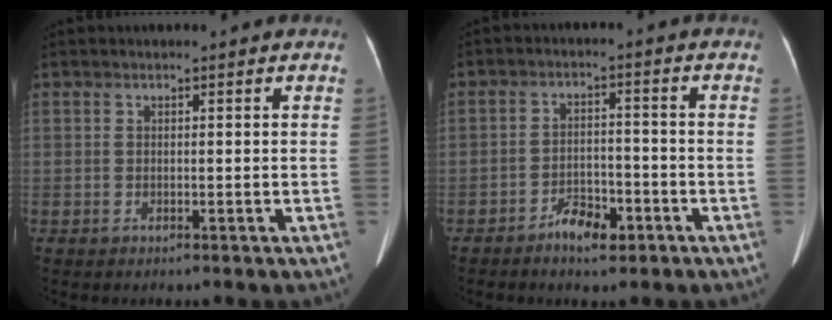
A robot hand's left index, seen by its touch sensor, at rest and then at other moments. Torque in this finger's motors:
{"motor_torque": [0.04, 0.10, 0.07, 0.01]}